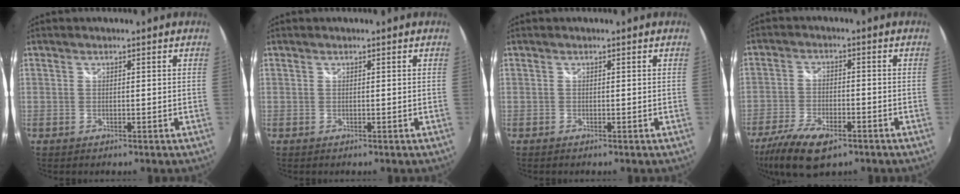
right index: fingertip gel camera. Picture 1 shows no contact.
{"total": 0.0}
{"total": 0.0}
{"total": 12.5, "force": [-8.1, 4.9, 8.1], "torque": [-0.190, -0.035, -0.149]}